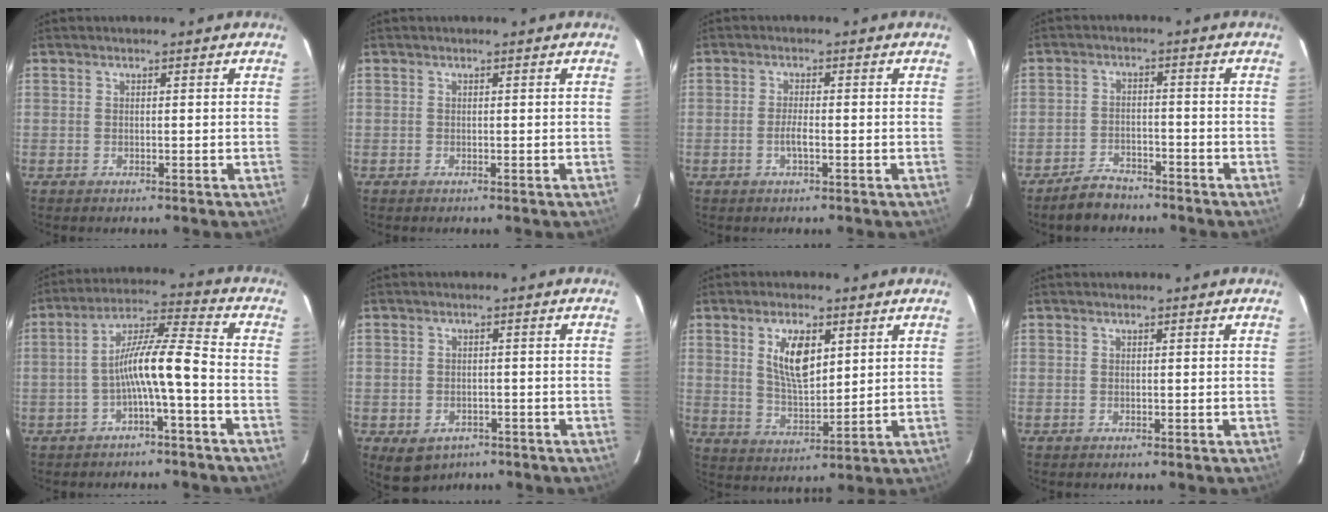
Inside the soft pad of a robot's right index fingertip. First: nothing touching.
{"total": 0.0}
{"total": 2.3, "force": [-0.9, 0.3, 2.2], "torque": [-0.043, 0.001, -0.017]}
{"total": 5.6, "force": [-4.7, 2.7, 1.5], "torque": [-0.051, 0.012, -0.074]}
{"total": 8.7, "force": [-3.3, 0.2, 8.1], "torque": [-0.168, 0.017, -0.059]}
{"total": 6.1, "force": [-3.4, 4.4, 2.5], "torque": [-0.048, -0.001, -0.036]}
{"total": 8.9, "force": [3.3, 4.0, 7.2], "torque": [-0.131, 0.001, 0.069]}
{"total": 0.0}